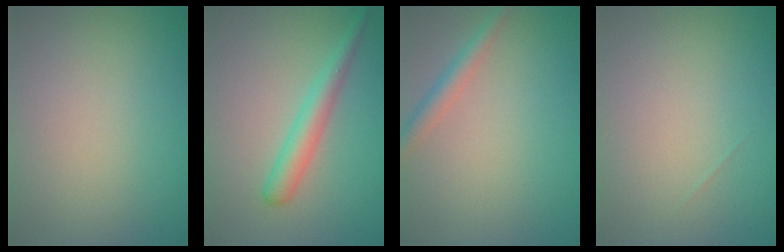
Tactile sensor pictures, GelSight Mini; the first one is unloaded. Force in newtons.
{"total": 2.8, "press": 2.8, "slide": 0.0}
{"total": 2.2, "press": 2.2, "slide": 0.0}
{"total": 0.0}